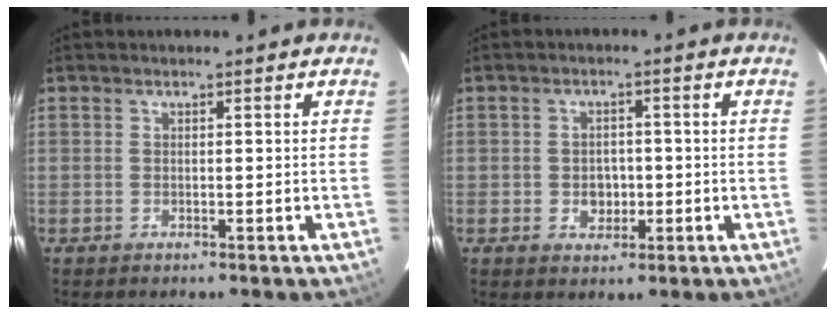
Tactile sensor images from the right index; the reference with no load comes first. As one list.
[{"total": 3.7, "force": [-0.7, 3.2, 1.8], "torque": [-0.034, 0.007, -0.005]}]